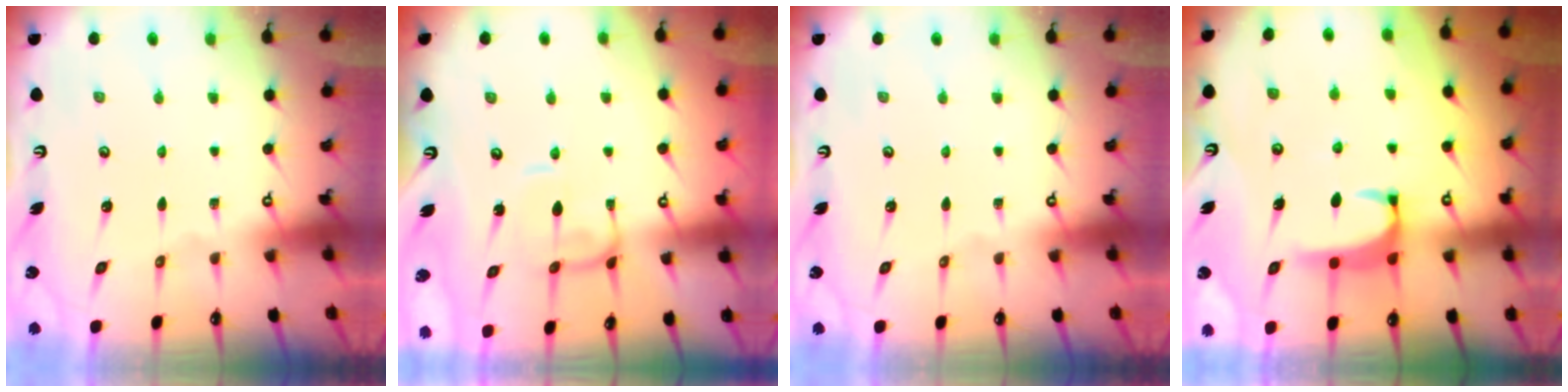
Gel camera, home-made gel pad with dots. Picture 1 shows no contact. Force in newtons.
{"total": 0.0}
{"total": 0.0}
{"total": 1.9, "press": 1.9, "slide": 0.3}